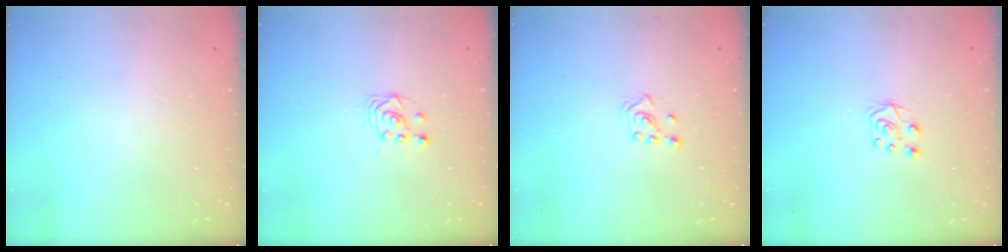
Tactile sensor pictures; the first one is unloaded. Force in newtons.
{"total": 3.8, "press": 3.8, "slide": 0.3}
{"total": 3.4, "press": 3.4, "slide": 0.6}
{"total": 6.1, "press": 6.1, "slide": 0.5}